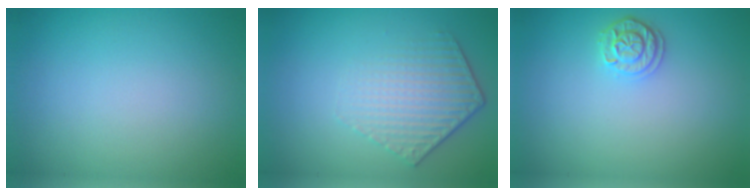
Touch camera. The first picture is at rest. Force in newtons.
{"total": 4.3, "press": 3.1, "slide": 3.1}
{"total": 2.0, "press": 1.9, "slide": 0.5}